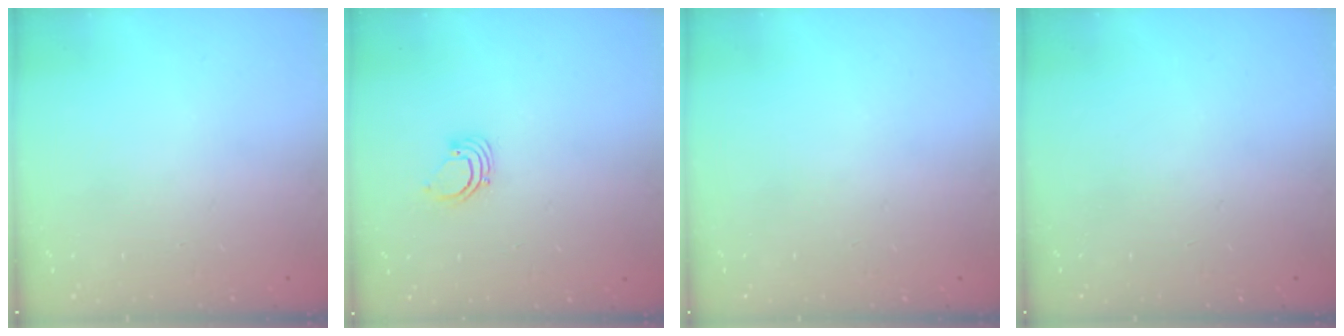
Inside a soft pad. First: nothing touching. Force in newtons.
{"total": 2.2, "press": 2.2, "slide": 0.2}
{"total": 0.0}
{"total": 0.0}